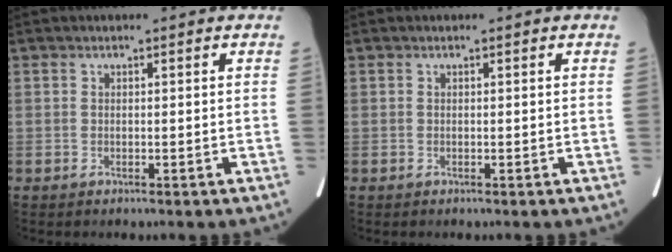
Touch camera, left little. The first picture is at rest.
{"total": 0.0}